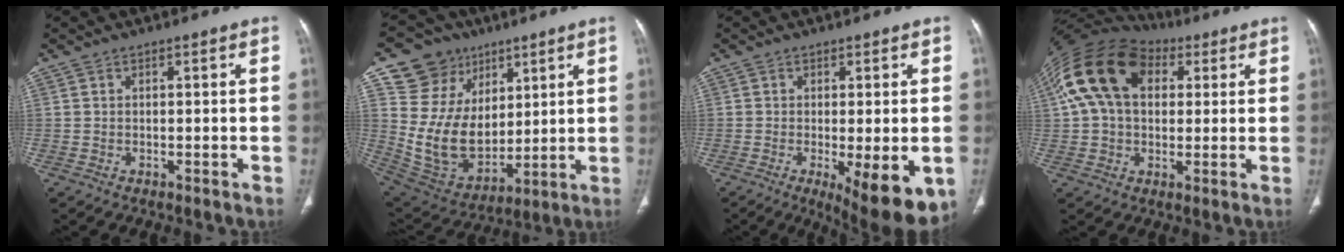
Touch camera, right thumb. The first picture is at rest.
{"total": 19.5, "force": [7.7, 16.1, 7.9], "torque": [-0.102, -0.012, 0.171]}
{"total": 12.1, "force": [-4.2, 3.9, 10.7], "torque": [-0.133, -0.020, -0.050]}
{"total": 18.5, "force": [5.5, 12.4, 12.6], "torque": [-0.244, 0.036, 0.092]}